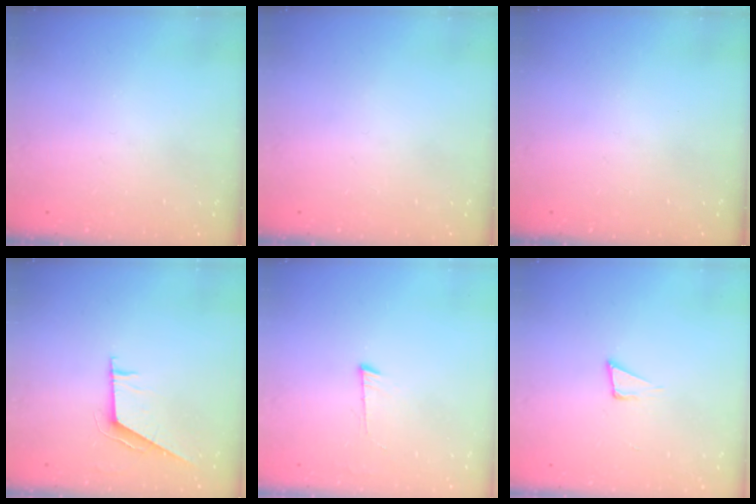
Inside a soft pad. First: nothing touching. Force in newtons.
{"total": 0.0}
{"total": 0.0}
{"total": 6.3, "press": 6.3, "slide": 0.7}
{"total": 4.3, "press": 4.2, "slide": 0.5}
{"total": 4.0, "press": 2.8, "slide": 2.9}